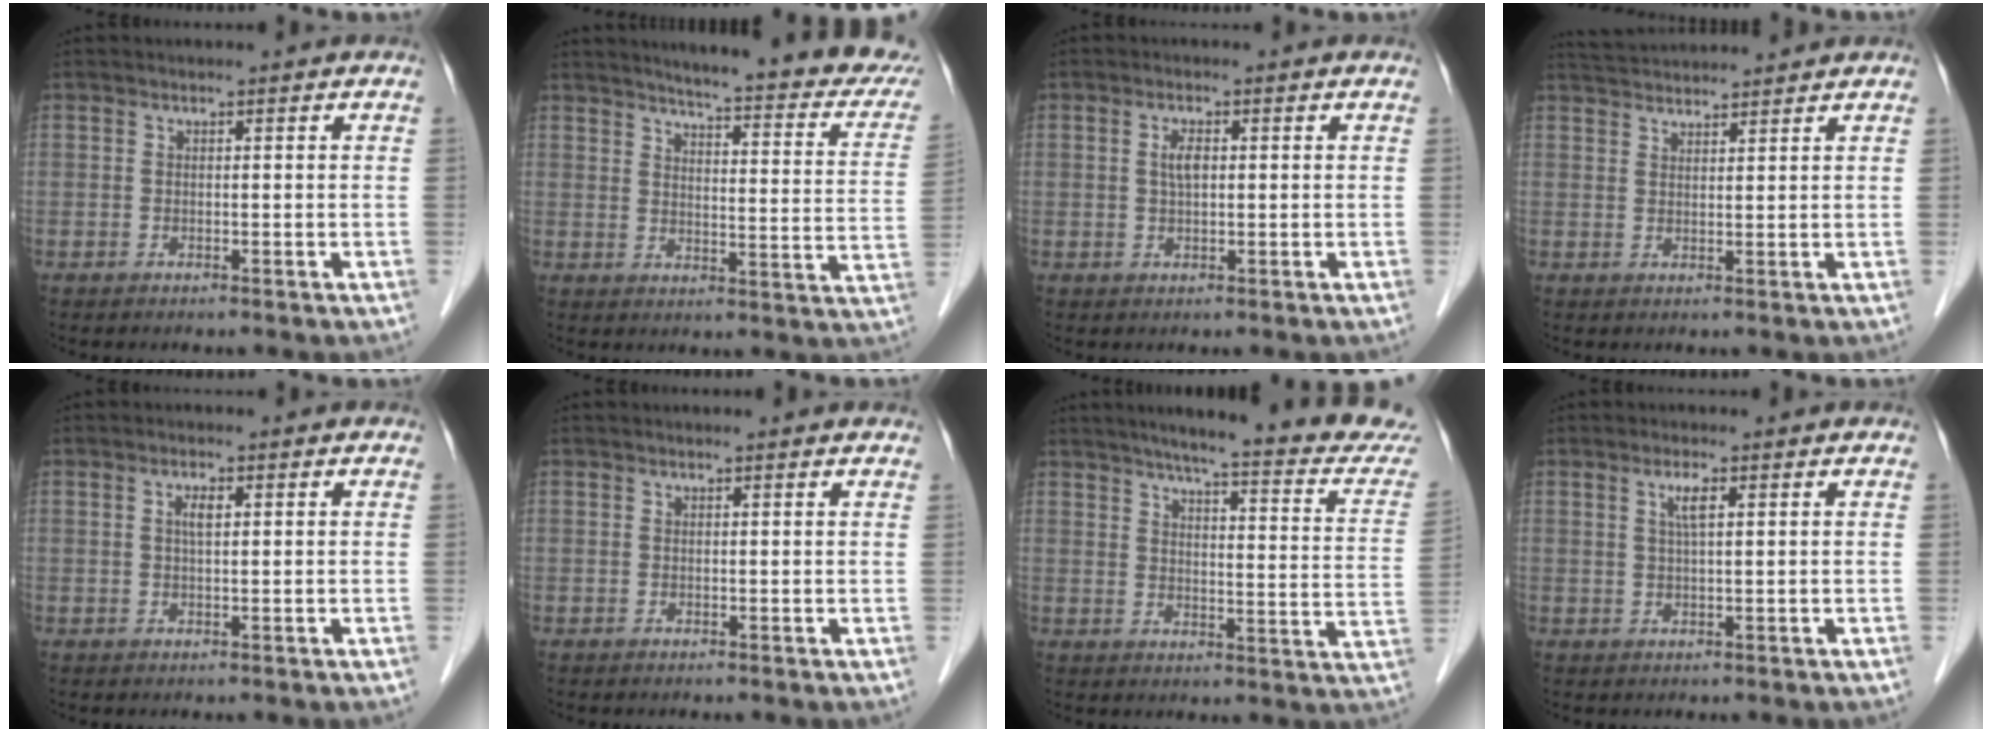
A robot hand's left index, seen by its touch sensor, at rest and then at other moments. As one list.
[{"total": 22.1, "force": [19.1, 2.5, 10.9], "torque": [-0.133, -0.042, 0.213]}, {"total": 2.2, "force": [0.4, 0.8, 2.0], "torque": [-0.042, 0.005, 0.008]}, {"total": 6.6, "force": [6.4, 0.1, 1.4], "torque": [-0.032, 0.038, 0.106]}, {"total": 1.7, "force": [0.5, 0.4, 1.6], "torque": [-0.033, 0.003, 0.009]}, {"total": 1.2, "force": [1.1, 0.0, 0.3], "torque": [-0.013, 0.002, 0.008]}, {"total": 20.9, "force": [18.3, 0.9, 10.0], "torque": [-0.125, -0.048, 0.214]}, {"total": 2.3, "force": [0.9, 0.2, 2.1], "torque": [-0.043, 0.002, 0.016]}]